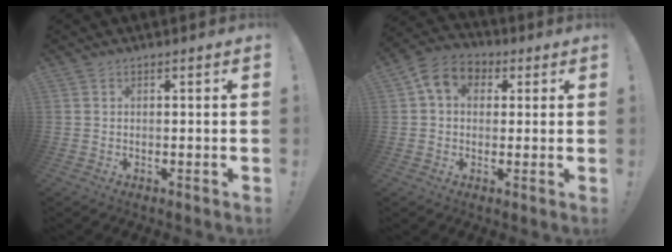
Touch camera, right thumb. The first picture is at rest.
{"total": 9.2, "force": [2.9, 7.0, 5.2], "torque": [-0.080, 0.005, 0.058]}